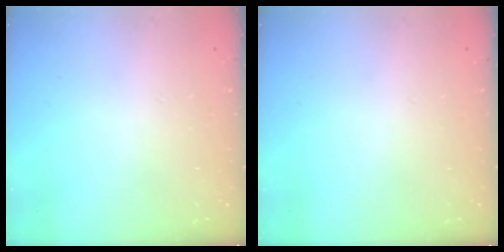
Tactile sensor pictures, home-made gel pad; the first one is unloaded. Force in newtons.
{"total": 0.0}